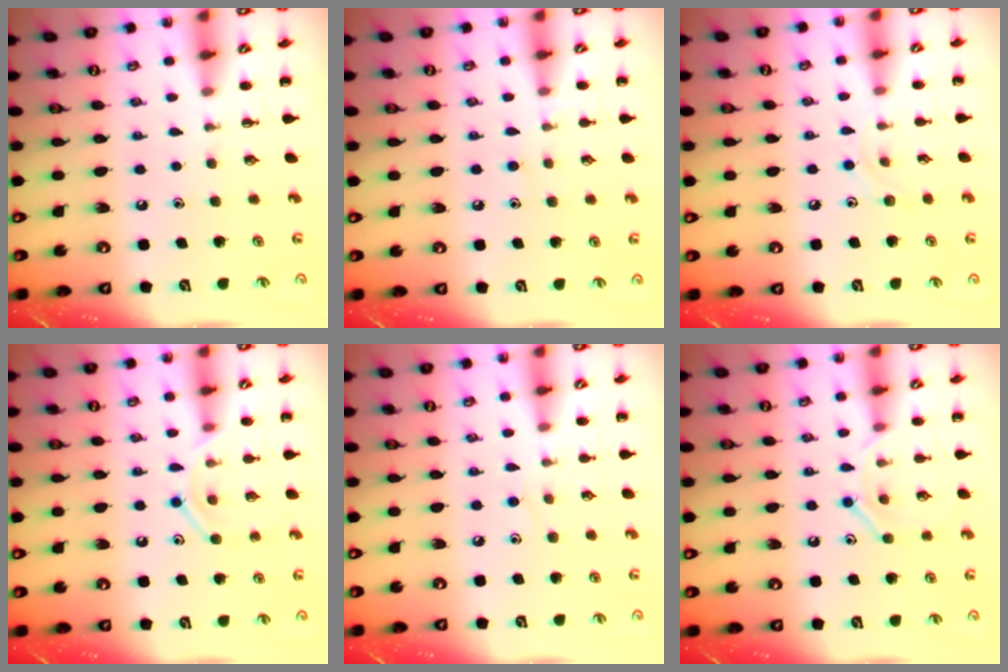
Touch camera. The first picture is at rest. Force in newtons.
{"total": 6.2, "press": 5.9, "slide": 2.1}
{"total": 6.7, "press": 6.6, "slide": 1.1}
{"total": 9.2, "press": 9.2, "slide": 1.0}
{"total": 5.9, "press": 5.4, "slide": 2.3}
{"total": 9.6, "press": 9.6, "slide": 0.5}